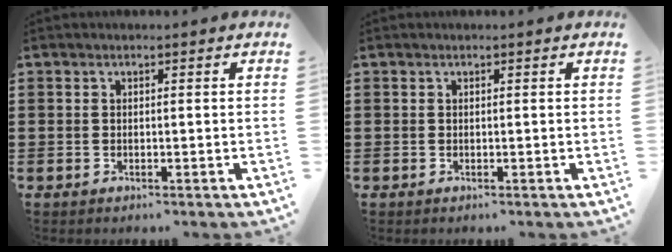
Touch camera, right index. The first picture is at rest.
{"total": 0.0}